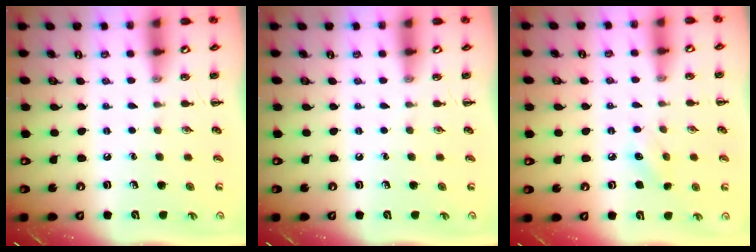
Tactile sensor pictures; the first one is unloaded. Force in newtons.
{"total": 0.0}
{"total": 5.9, "press": 5.8, "slide": 1.5}